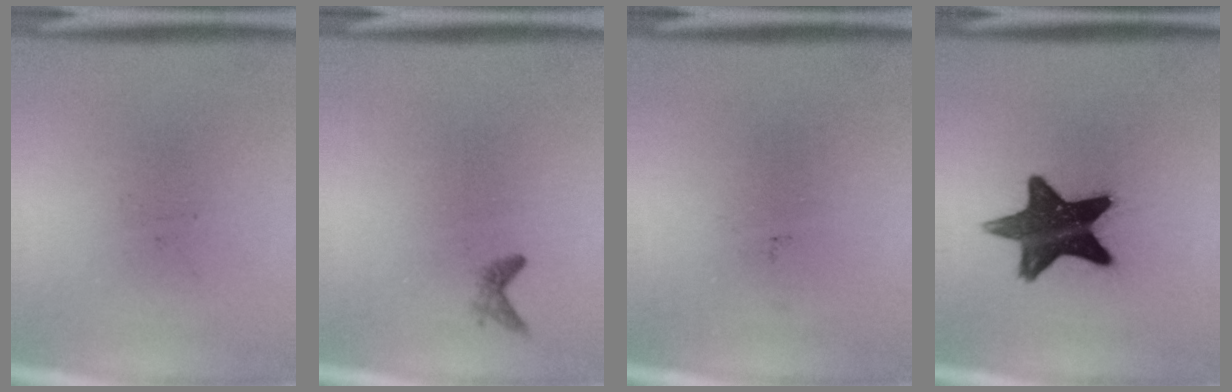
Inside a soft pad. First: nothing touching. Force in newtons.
{"total": 0.9}
{"total": 0.0}
{"total": 14.8}